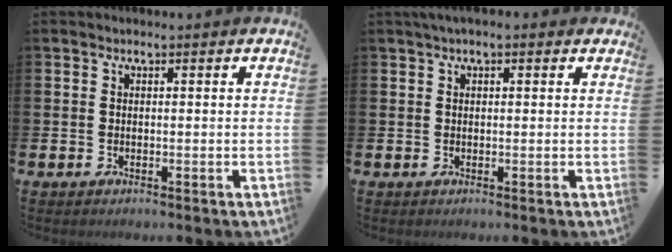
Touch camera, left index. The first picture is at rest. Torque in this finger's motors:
{"motor_torque": [1.00, -1.14, 0.34, 0.06]}